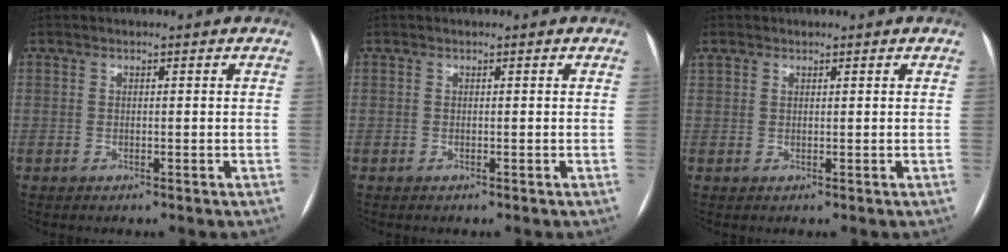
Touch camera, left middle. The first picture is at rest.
{"total": 0.0}
{"total": 1.5, "force": [-0.2, -1.2, -0.8], "torque": [0.001, 0.002, 0.006]}